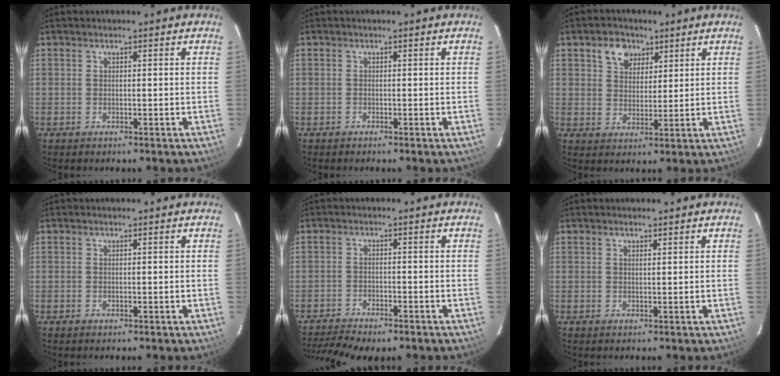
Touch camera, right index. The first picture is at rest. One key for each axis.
{"total": 0.0}
{"total": 6.0, "fx": 3.2, "fy": 4.4, "fz": 2.6, "tx": -0.037, "ty": 0.014, "tz": 0.058}
{"total": 0.0}
{"total": 9.3, "fx": -7.8, "fy": 2.3, "fz": 4.5, "tx": -0.113, "ty": -0.023, "tz": -0.129}
{"total": 0.8, "fx": 0.6, "fy": 0.2, "fz": 0.5, "tx": -0.010, "ty": 0.002, "tz": 0.010}